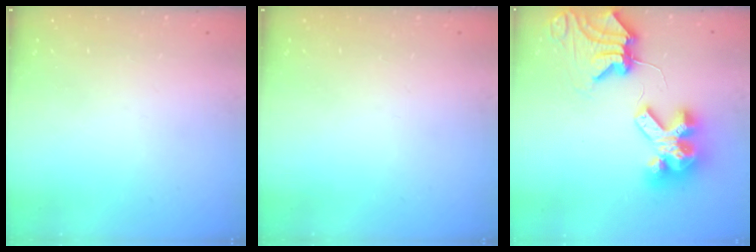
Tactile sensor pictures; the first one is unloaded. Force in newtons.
{"total": 0.0}
{"total": 15.0, "press": 14.8, "slide": 1.9}